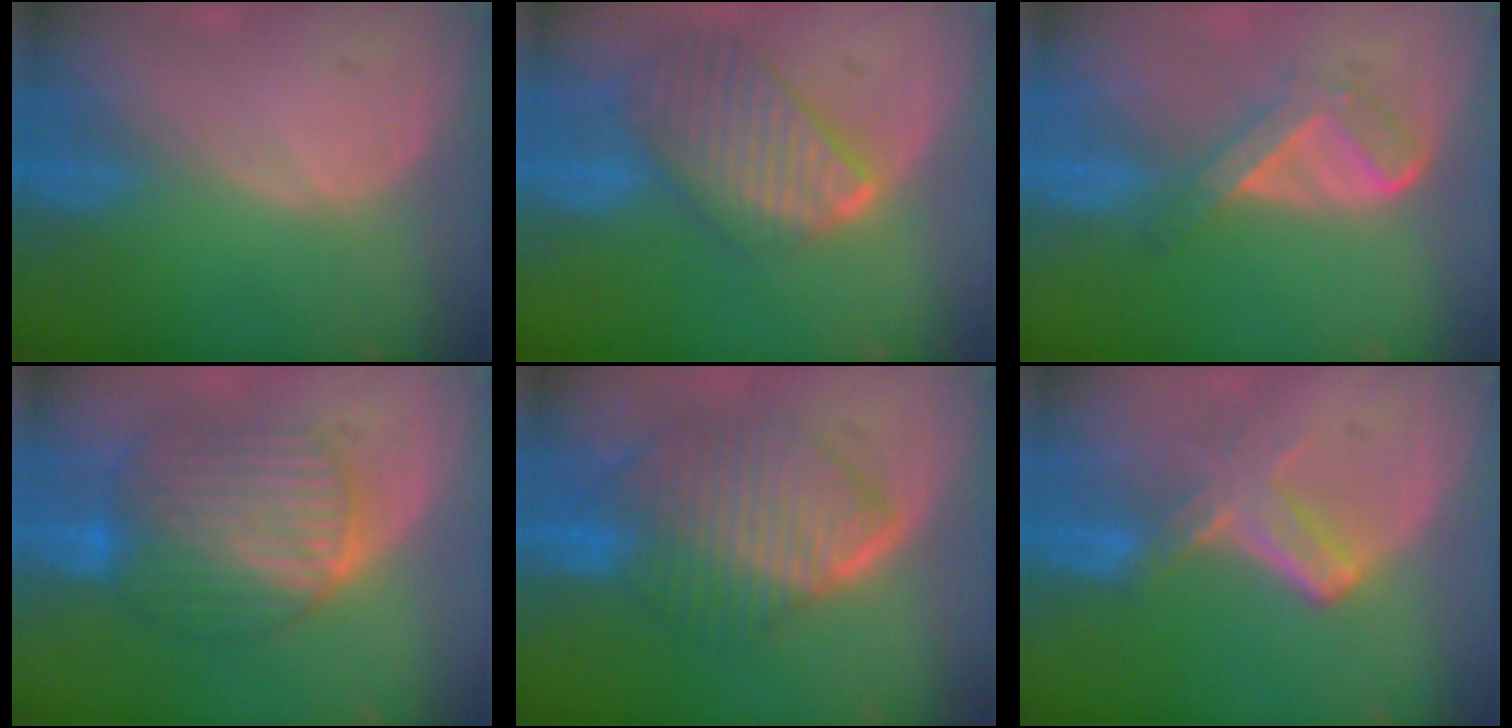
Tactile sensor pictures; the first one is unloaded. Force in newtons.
{"total": 9.7, "press": 8.3, "slide": 5.0}
{"total": 5.6, "press": 4.7, "slide": 3.0}
{"total": 10.2, "press": 10.2, "slide": 0.9}
{"total": 10.2, "press": 10.1, "slide": 1.1}
{"total": 5.8, "press": 5.4, "slide": 2.1}